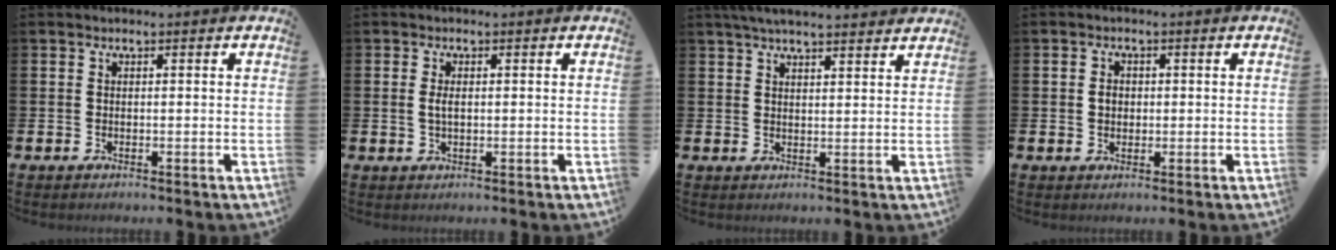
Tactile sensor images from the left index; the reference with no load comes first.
{"total": 1.7, "force": [0.2, 0.8, 1.5], "torque": [-0.026, 0.003, 0.000]}
{"total": 4.1, "force": [3.9, 0.4, 1.4], "torque": [-0.036, -0.007, 0.071]}
{"total": 1.8, "force": [0.3, 1.5, 0.9], "torque": [0.002, 0.001, -0.001]}